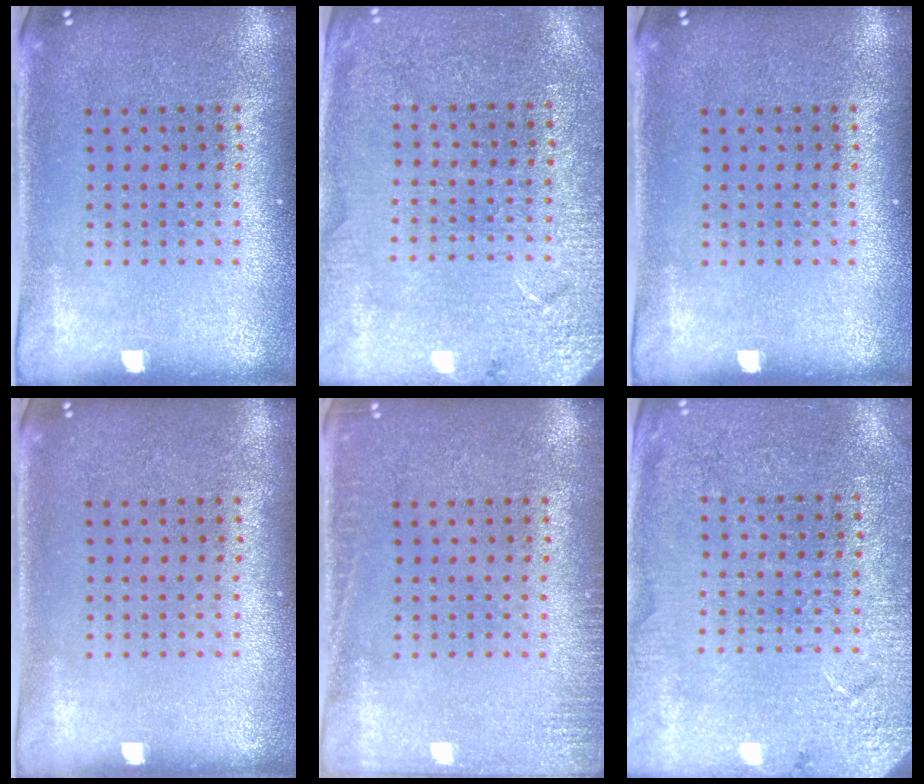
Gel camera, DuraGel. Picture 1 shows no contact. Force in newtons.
{"total": 2.8, "press": 2.8, "slide": 0.1}
{"total": 0.0}
{"total": 0.0}
{"total": 1.6, "press": 1.6, "slide": 0.4}
{"total": 2.8, "press": 2.8, "slide": 0.1}